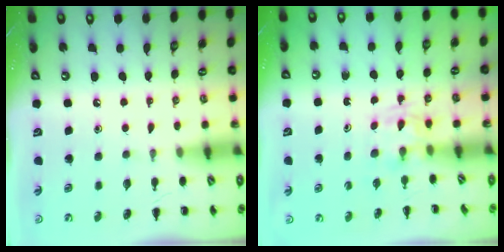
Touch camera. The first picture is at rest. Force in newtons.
{"total": 2.8, "press": 2.6, "slide": 1.1}